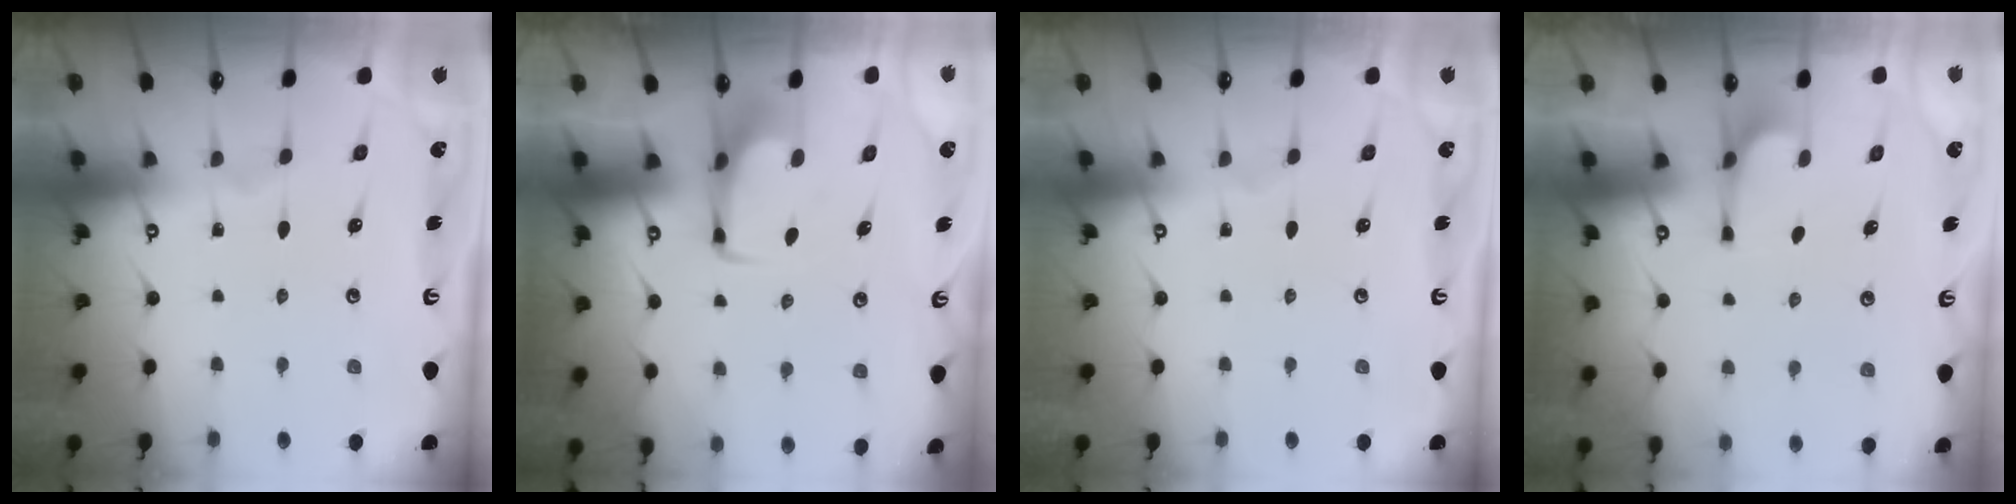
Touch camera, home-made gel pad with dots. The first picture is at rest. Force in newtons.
{"total": 2.9, "press": 2.9, "slide": 0.4}
{"total": 0.0}
{"total": 2.2, "press": 2.2, "slide": 0.5}